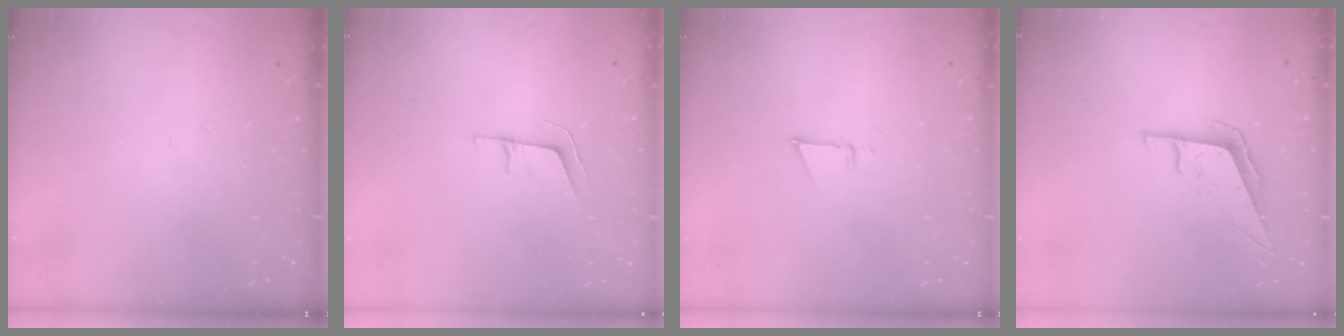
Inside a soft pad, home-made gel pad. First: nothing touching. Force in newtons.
{"total": 6.1, "press": 5.5, "slide": 2.7}
{"total": 4.3, "press": 4.2, "slide": 0.7}
{"total": 7.4, "press": 7.1, "slide": 2.2}